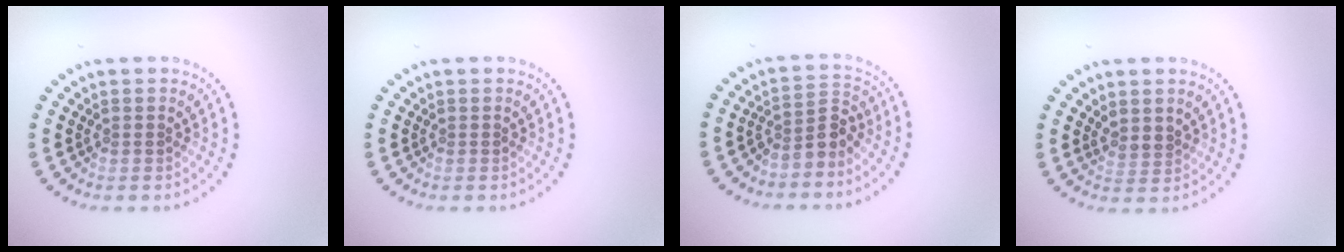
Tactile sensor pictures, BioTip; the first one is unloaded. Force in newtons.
{"total": 0.0}
{"total": 2.7, "press": 2.0, "slide": 1.8}
{"total": 1.1, "press": 0.8, "slide": 0.8}